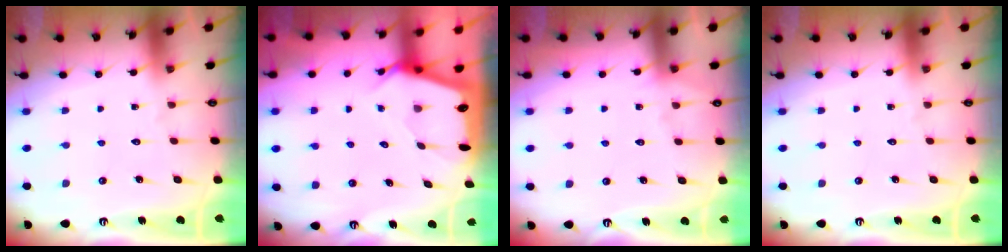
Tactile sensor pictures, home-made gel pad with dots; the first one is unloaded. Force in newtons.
{"total": 2.7, "press": 2.7, "slide": 0.2}
{"total": 5.4, "press": 5.4, "slide": 0.6}
{"total": 0.0}